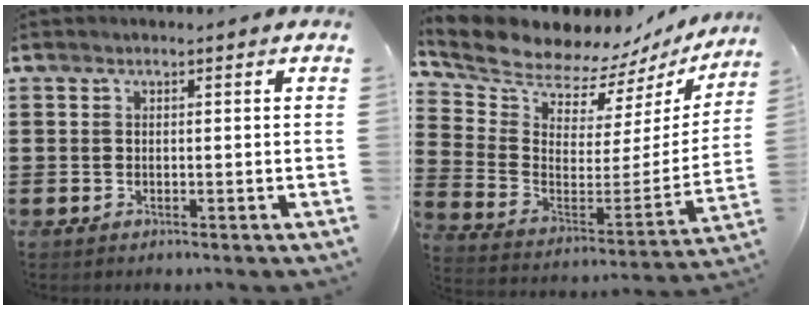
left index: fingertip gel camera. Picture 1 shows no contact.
{"total": 8.2, "force": [8.0, 1.8, 0.5], "torque": [-0.065, -0.076, 0.134]}